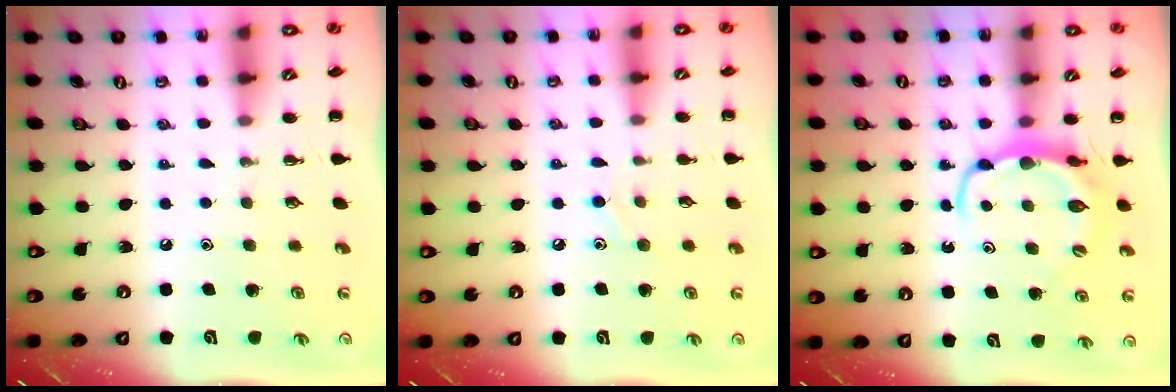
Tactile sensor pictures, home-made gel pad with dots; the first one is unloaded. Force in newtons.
{"total": 5.9, "press": 5.5, "slide": 2.1}
{"total": 6.2, "press": 6.1, "slide": 0.9}